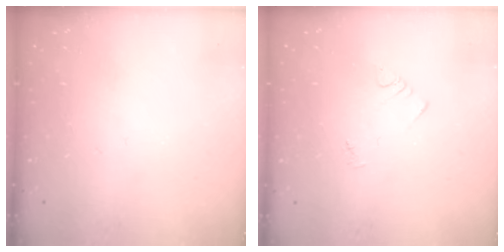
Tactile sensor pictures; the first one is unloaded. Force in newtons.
{"total": 3.0, "press": 3.0, "slide": 0.4}